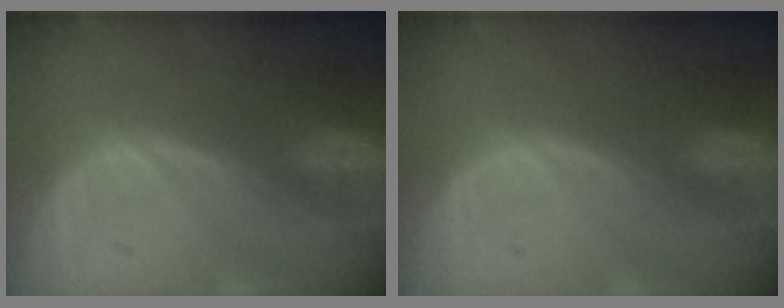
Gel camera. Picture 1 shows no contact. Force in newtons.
{"total": 0.0}